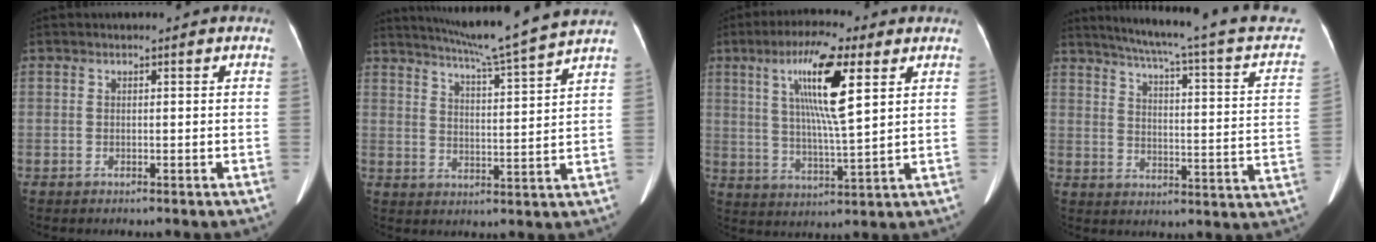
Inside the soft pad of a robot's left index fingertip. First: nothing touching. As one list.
[{"total": 14.3, "force": [12.7, -2.0, 6.2], "torque": [-0.107, -0.017, 0.177]}, {"total": 12.0, "force": [4.6, 1.2, 11.0], "torque": [-0.205, 0.003, 0.079]}, {"total": 23.1, "force": [19.5, 0.3, 12.4], "torque": [-0.179, -0.046, 0.229]}]